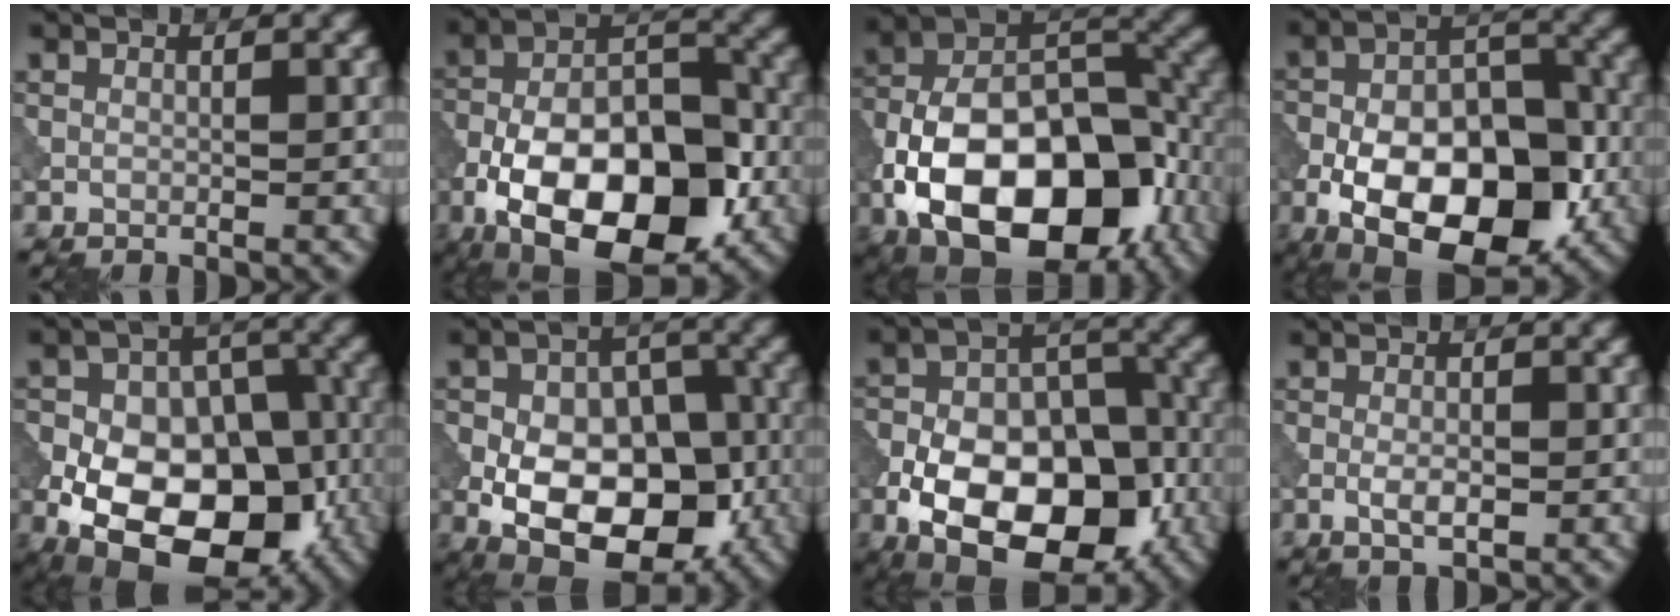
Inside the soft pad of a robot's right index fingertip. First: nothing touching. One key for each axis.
{"total": 16.5, "fx": -7.6, "fy": 8.6, "fz": 11.8, "tx": -0.184, "ty": -0.005, "tz": -0.133}
{"total": 18.1, "fx": -6.8, "fy": 11.0, "fz": 12.7, "tx": -0.216, "ty": -0.004, "tz": -0.114}
{"total": 15.0, "fx": -5.9, "fy": 8.2, "fz": 11.0, "tx": -0.154, "ty": -0.013, "tz": -0.097}
{"total": 16.9, "fx": -6.2, "fy": 10.6, "fz": 11.6, "tx": -0.150, "ty": -0.010, "tz": -0.088}
{"total": 14.0, "fx": -4.3, "fy": 8.5, "fz": 10.3, "tx": -0.149, "ty": -0.012, "tz": -0.060}
{"total": 14.9, "fx": -6.0, "fy": 8.8, "fz": 10.4, "tx": -0.149, "ty": -0.018, "tz": -0.099}
{"total": 2.2, "fx": -0.8, "fy": 0.8, "fz": 1.8, "tx": -0.029, "ty": -0.001, "tz": -0.011}